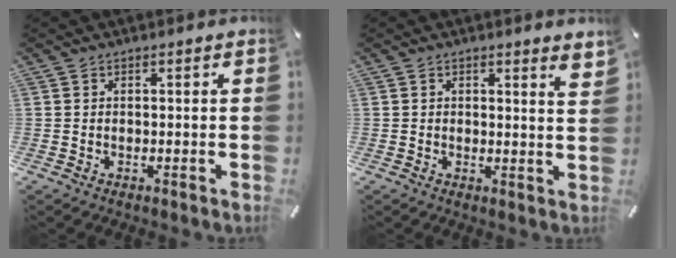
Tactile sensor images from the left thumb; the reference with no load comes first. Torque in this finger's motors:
{"motor_torque": [0.43, -0.53, 0.10, -0.02, -0.03]}